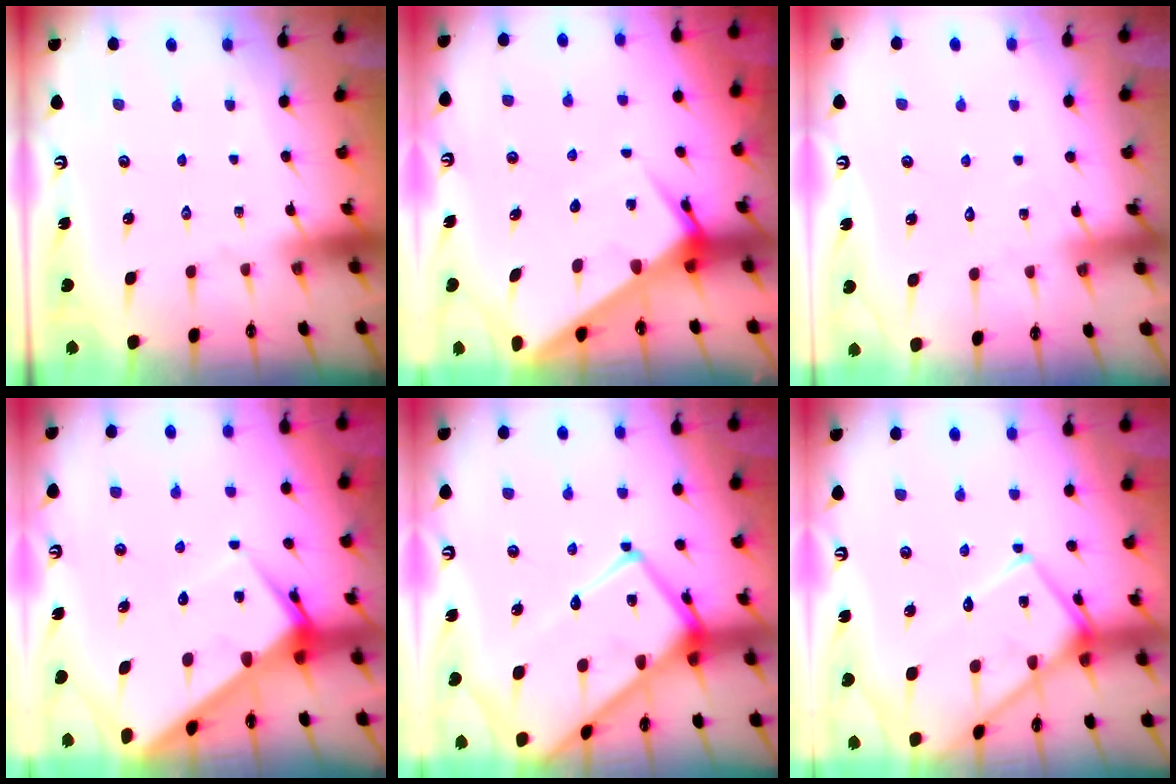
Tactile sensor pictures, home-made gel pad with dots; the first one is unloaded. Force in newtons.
{"total": 5.5, "press": 5.5, "slide": 0.5}
{"total": 6.2, "press": 6.2, "slide": 0.7}
{"total": 8.4, "press": 8.3, "slide": 0.7}
{"total": 21.2, "press": 21.1, "slide": 2.2}
{"total": 14.0, "press": 14.0, "slide": 1.6}